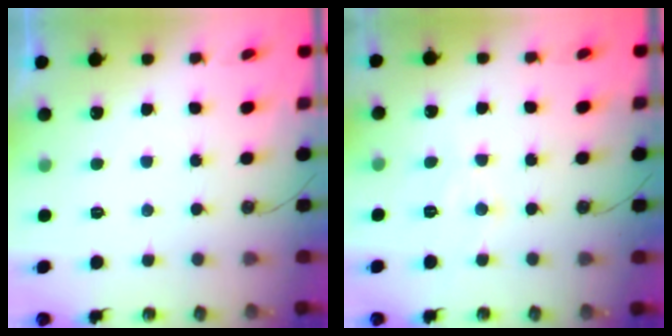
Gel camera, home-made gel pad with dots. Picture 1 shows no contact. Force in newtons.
{"total": 8.0, "press": 8.0, "slide": 0.6}